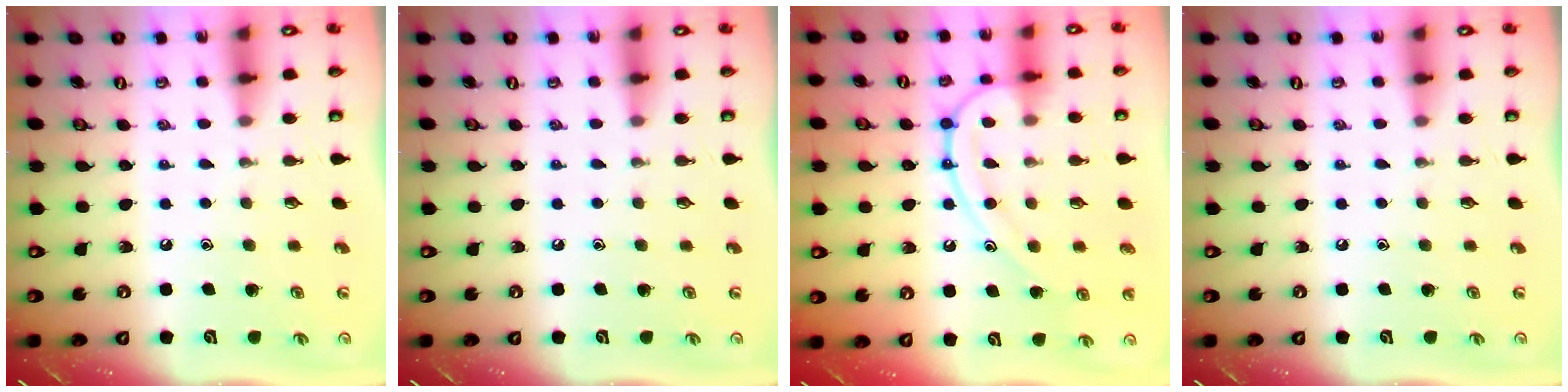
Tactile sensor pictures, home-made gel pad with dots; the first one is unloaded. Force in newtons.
{"total": 0.0}
{"total": 13.4, "press": 13.4, "slide": 1.3}
{"total": 0.0}